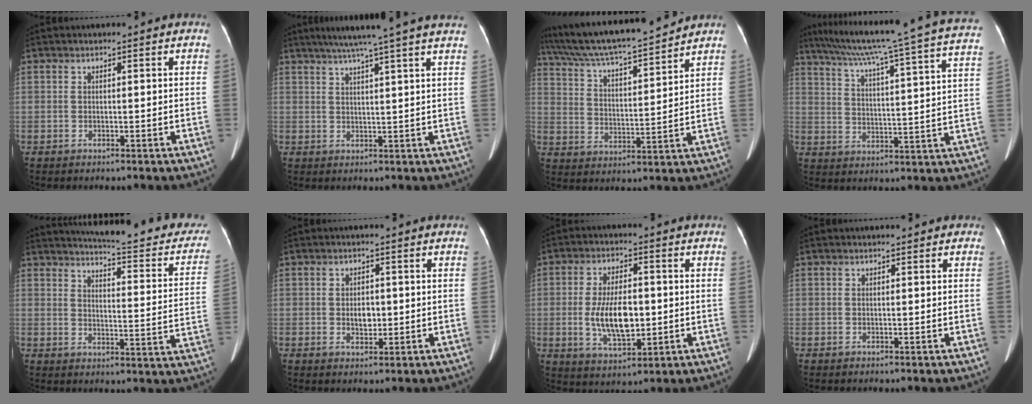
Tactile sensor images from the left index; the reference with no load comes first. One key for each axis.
{"total": 12.8, "fx": 10.5, "fy": -1.3, "fz": 7.3, "tx": -0.113, "ty": 0.018, "tz": 0.129}
{"total": 16.8, "fx": 15.3, "fy": 0.7, "fz": 6.9, "tx": -0.130, "ty": 0.007, "tz": 0.252}
{"total": 26.3, "fx": 21.9, "fy": -0.4, "fz": 14.7, "tx": -0.238, "ty": -0.028, "tz": 0.282}
{"total": 22.1, "fx": 19.6, "fy": 4.0, "fz": 9.5, "tx": -0.118, "ty": -0.057, "tz": 0.216}
{"total": 2.3, "fx": -0.3, "fy": 1.5, "fz": 1.6, "tx": -0.029, "ty": -0.008, "tz": -0.003}
{"total": 9.0, "fx": -1.1, "fy": 3.8, "fz": 8.1, "tx": -0.163, "ty": -0.009, "tz": -0.014}
{"total": 1.0, "fx": 0.7, "fy": 0.5, "fz": 0.5, "tx": -0.006, "ty": 0.010, "tz": 0.002}